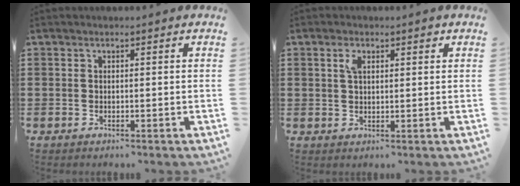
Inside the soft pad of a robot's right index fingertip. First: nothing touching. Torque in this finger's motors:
{"motor_torque": [0.13, -0.01, 0.05, 0.01]}